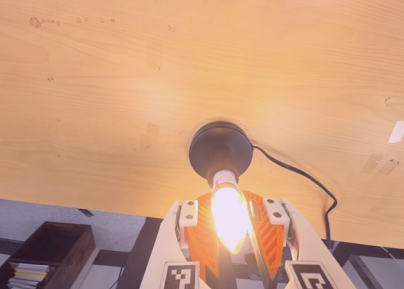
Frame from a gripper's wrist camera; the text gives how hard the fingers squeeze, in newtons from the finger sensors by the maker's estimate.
{"total": 14.9, "left": 14.6, "right": 15.1}